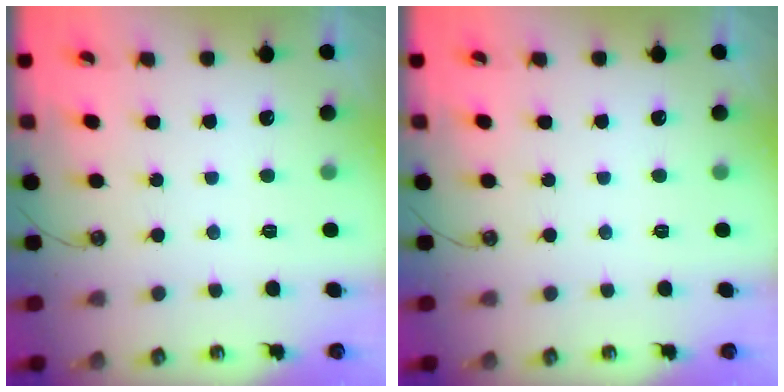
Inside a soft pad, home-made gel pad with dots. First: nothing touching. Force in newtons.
{"total": 0.0}